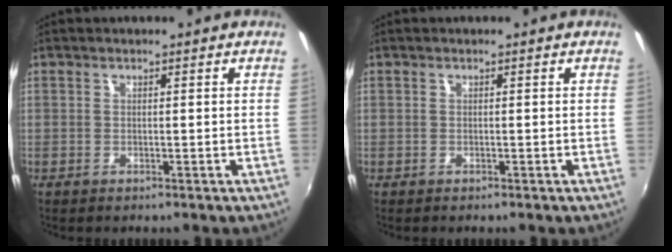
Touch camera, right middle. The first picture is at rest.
{"total": 0.0}